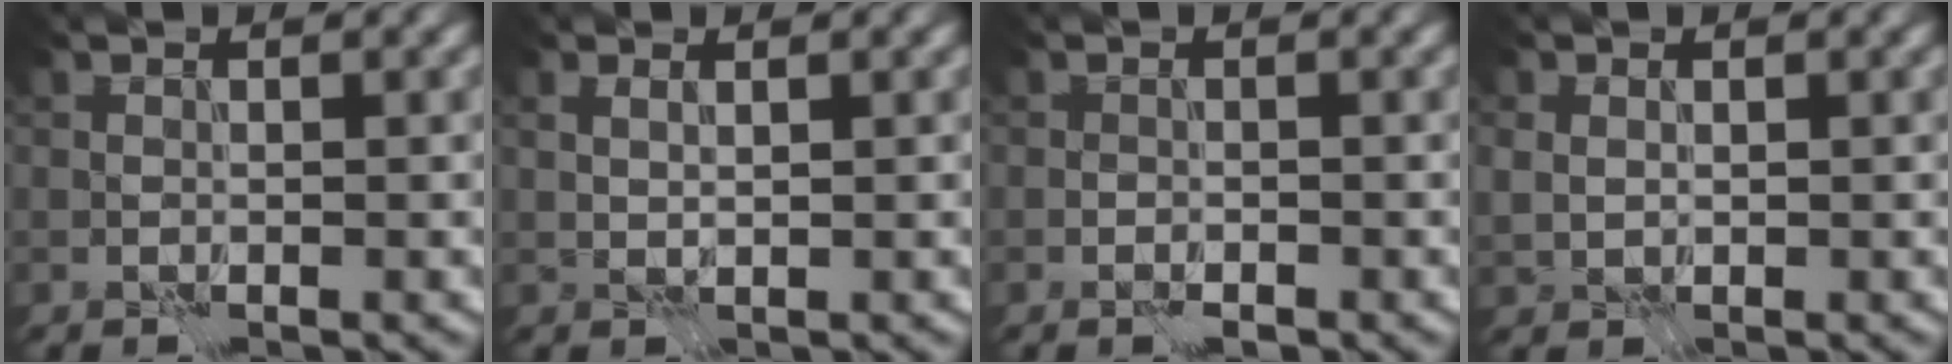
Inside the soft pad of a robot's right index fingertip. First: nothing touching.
{"total": 1.0, "force": [0.9, 0.1, 0.4], "torque": [-0.009, -0.005, 0.019]}
{"total": 0.8, "force": [-0.6, 0.3, 0.3], "torque": [-0.006, 0.000, -0.012]}
{"total": 1.1, "force": [0.6, 0.9, 0.3], "torque": [-0.008, -0.001, 0.013]}